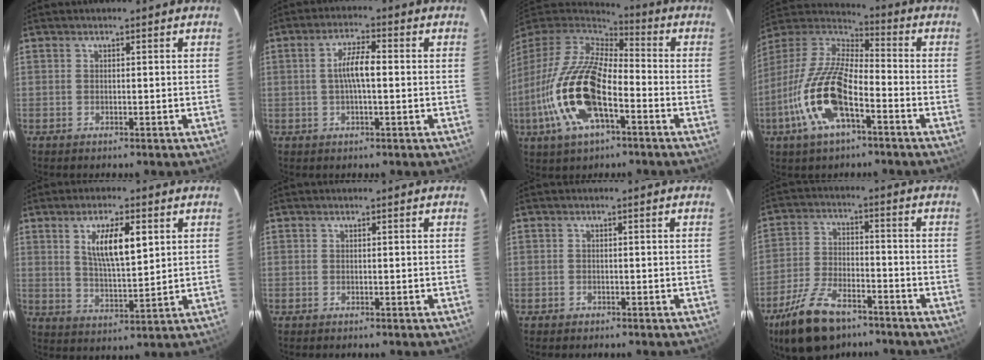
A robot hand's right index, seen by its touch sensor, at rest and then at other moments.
{"total": 5.3, "force": [0.0, 1.2, 5.1], "torque": [-0.096, 0.008, 0.001]}
{"total": 20.4, "force": [-6.9, 8.7, 17.2], "torque": [-0.361, -0.027, -0.136]}
{"total": 17.6, "force": [-7.4, 6.4, 14.6], "torque": [-0.306, -0.015, -0.151]}
{"total": 9.2, "force": [3.4, 2.8, 8.1], "torque": [-0.145, 0.000, 0.066]}
{"total": 0.0}
{"total": 1.1, "force": [-0.8, 0.8, 0.1], "torque": [-0.001, 0.004, -0.011]}
{"total": 14.1, "force": [-9.8, 6.2, 8.0], "torque": [-0.177, -0.015, -0.177]}